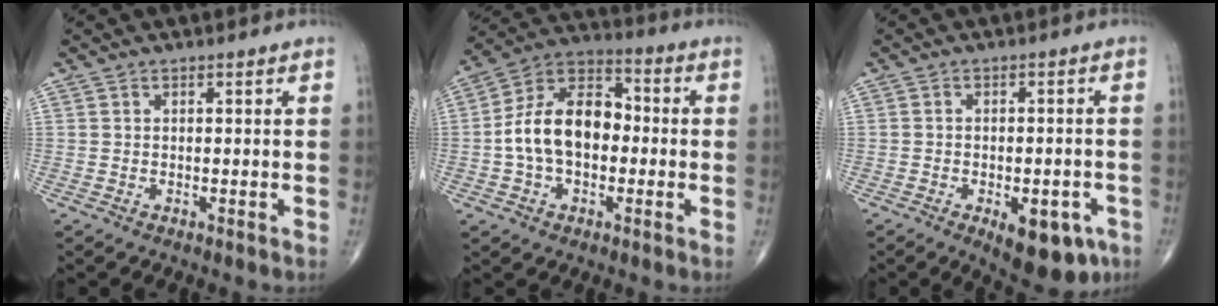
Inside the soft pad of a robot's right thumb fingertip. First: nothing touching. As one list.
[{"total": 14.7, "force": [-1.0, 9.6, 11.1], "torque": [-0.180, 0.040, -0.029]}, {"total": 11.0, "force": [-5.4, 5.2, 8.1], "torque": [-0.082, 0.012, -0.064]}]